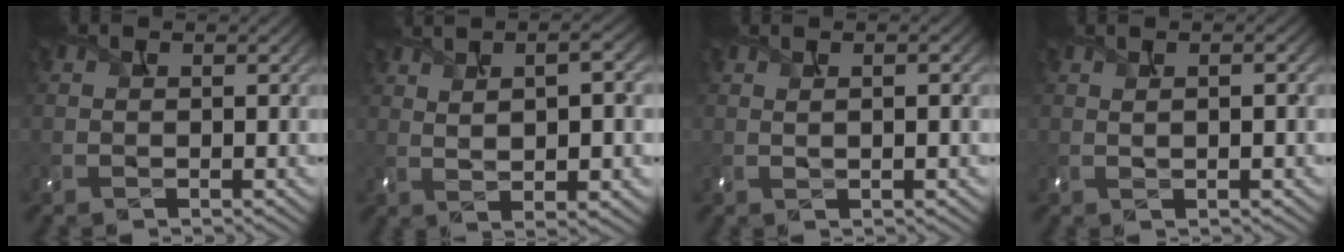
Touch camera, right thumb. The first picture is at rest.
{"total": 9.2, "force": [1.9, 3.1, 8.4], "torque": [-0.119, 0.019, 0.033]}
{"total": 2.2, "force": [0.6, 0.4, 2.1], "torque": [-0.027, -0.002, 0.001]}
{"total": 2.6, "force": [0.7, 0.7, 2.4], "torque": [-0.030, 0.004, -0.002]}